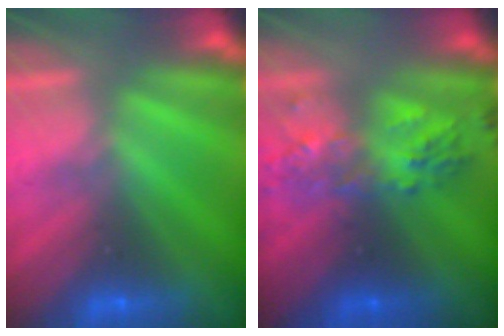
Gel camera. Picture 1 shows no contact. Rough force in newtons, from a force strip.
{"total": 6.0}